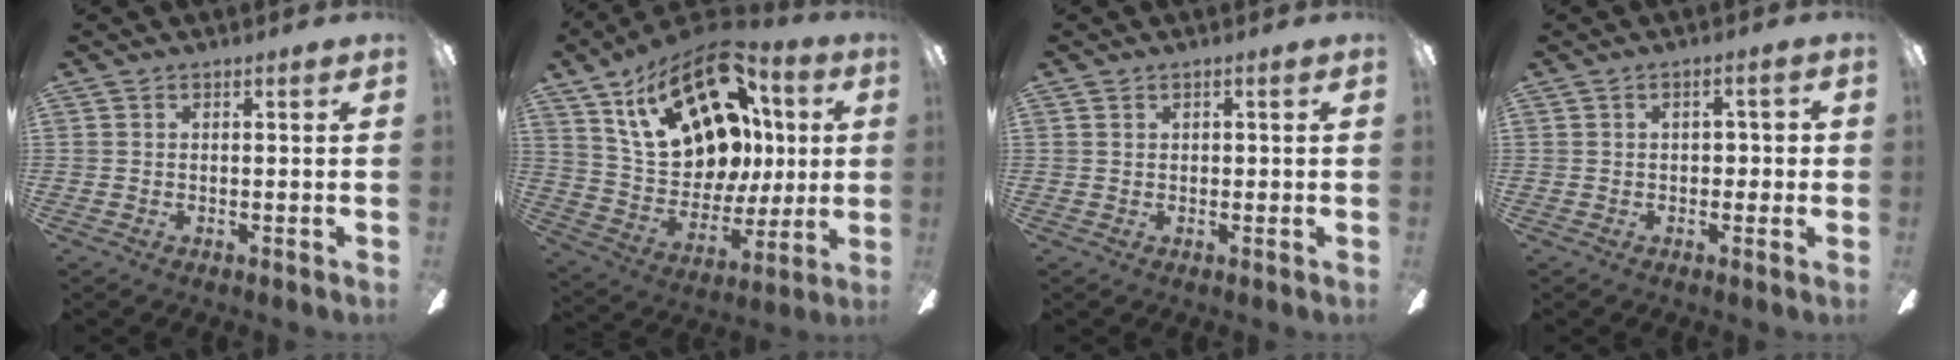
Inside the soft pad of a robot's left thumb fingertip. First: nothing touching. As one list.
[{"total": 27.6, "force": [11.8, 17.3, 18.0], "torque": [-0.302, -0.059, 0.226]}, {"total": 0.6, "force": [0.2, 0.5, 0.4], "torque": [-0.007, 0.003, 0.003]}, {"total": 3.4, "force": [0.2, 2.3, 2.6], "torque": [-0.035, 0.006, -0.003]}]